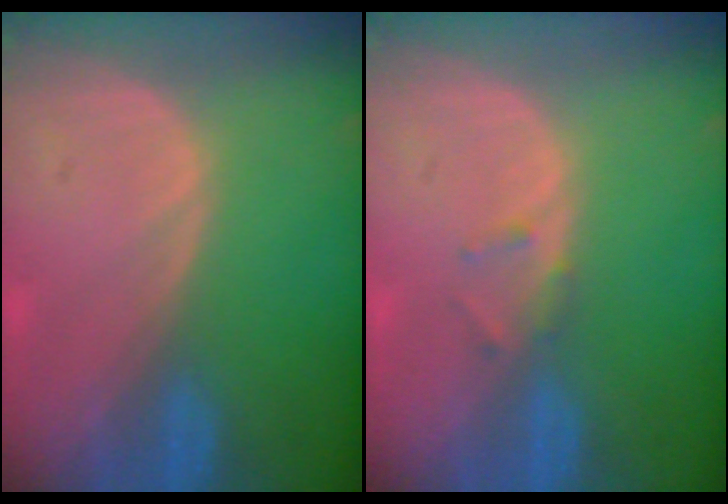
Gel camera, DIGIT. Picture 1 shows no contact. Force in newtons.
{"total": 1.3, "press": 1.3, "slide": 0.4}